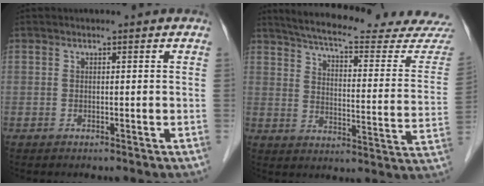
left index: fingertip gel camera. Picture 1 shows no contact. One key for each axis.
{"total": 25.2, "fx": 23.5, "fy": 1.3, "fz": 9.1, "tx": -0.137, "ty": -0.087, "tz": 0.290}